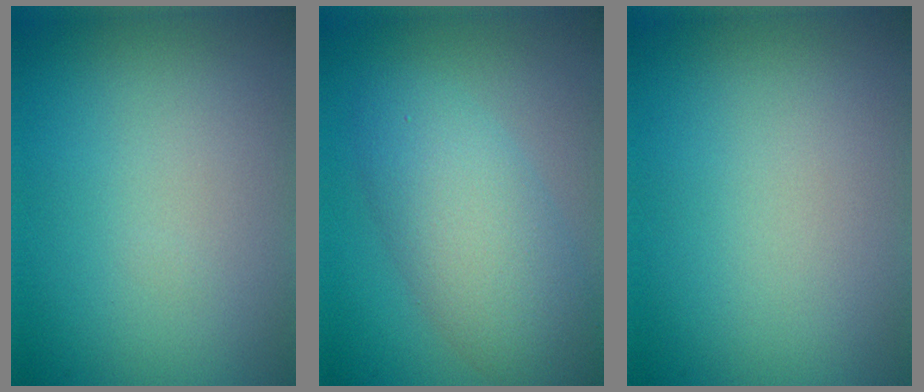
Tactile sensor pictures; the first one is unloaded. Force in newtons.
{"total": 6.0, "press": 6.0, "slide": 0.3}
{"total": 0.0}